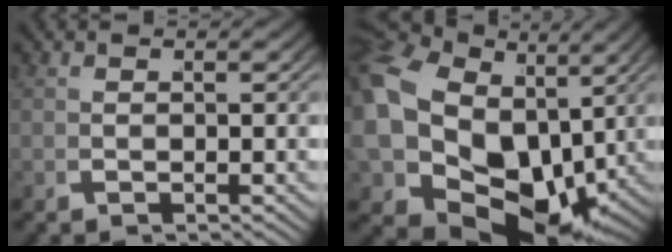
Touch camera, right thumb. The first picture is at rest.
{"total": 19.7, "force": [-0.4, 14.6, 13.3], "torque": [-0.265, -0.052, 0.005]}